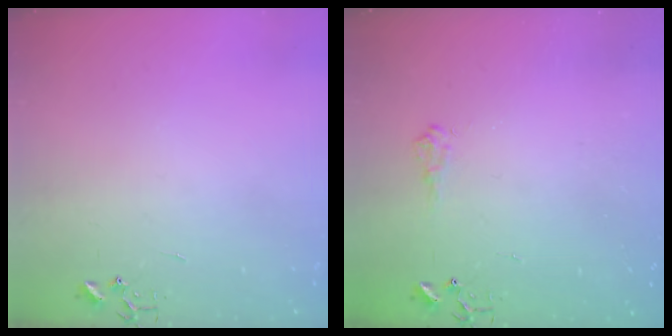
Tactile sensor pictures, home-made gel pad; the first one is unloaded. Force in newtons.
{"total": 6.2, "press": 6.2, "slide": 0.9}